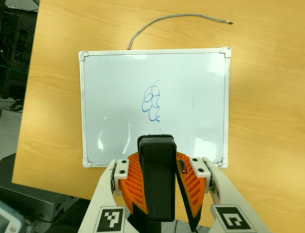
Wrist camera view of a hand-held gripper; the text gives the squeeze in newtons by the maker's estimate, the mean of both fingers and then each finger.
{"total": 12.8, "left": 11.0, "right": 14.6}